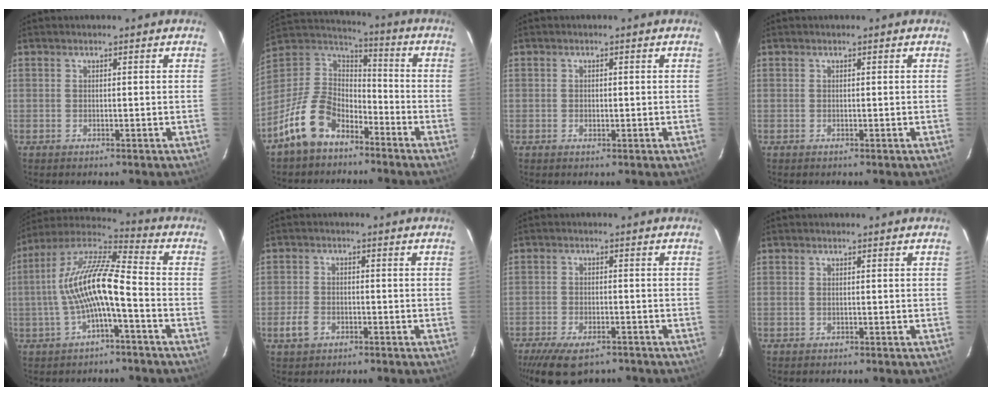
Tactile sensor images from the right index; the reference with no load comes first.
{"total": 15.0, "force": [-9.4, 8.9, 7.6], "torque": [-0.177, 0.026, -0.171]}
{"total": 0.9, "force": [-0.2, 0.7, 0.6], "torque": [-0.009, 0.000, -0.004]}
{"total": 0.0}
{"total": 13.3, "force": [-2.5, 2.8, 12.8], "torque": [-0.250, 0.015, -0.049]}
{"total": 4.2, "force": [-2.1, 2.9, 2.1], "torque": [-0.054, 0.003, -0.039]}
{"total": 9.5, "force": [-7.0, 3.8, 5.0], "torque": [-0.116, -0.017, -0.117]}
{"total": 0.0}